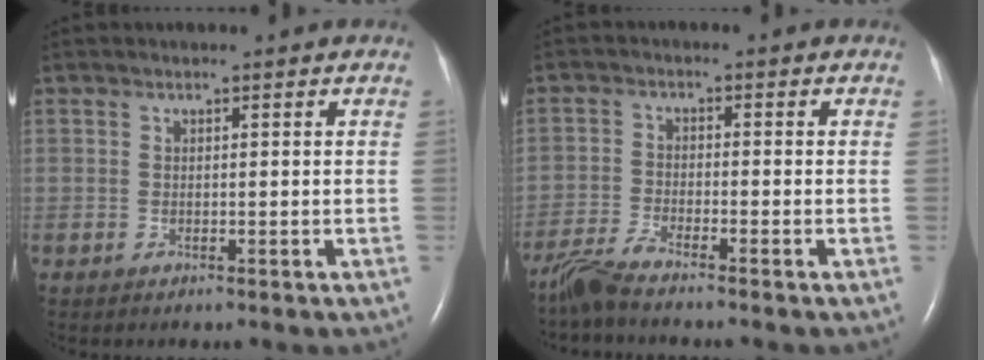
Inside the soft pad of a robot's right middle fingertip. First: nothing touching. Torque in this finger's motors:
{"motor_torque": [-0.15, -0.20, 0.01, 0.01]}